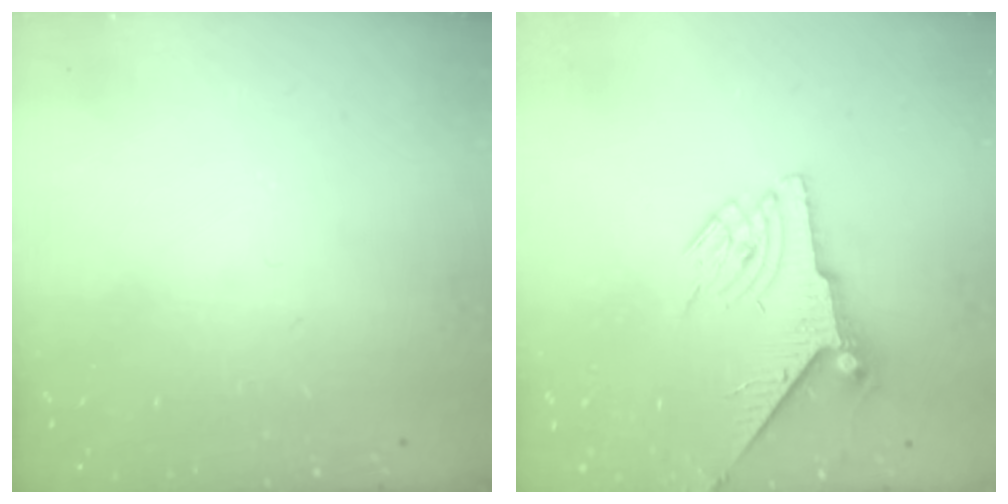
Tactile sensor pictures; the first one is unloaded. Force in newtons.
{"total": 6.7, "press": 6.6, "slide": 1.0}